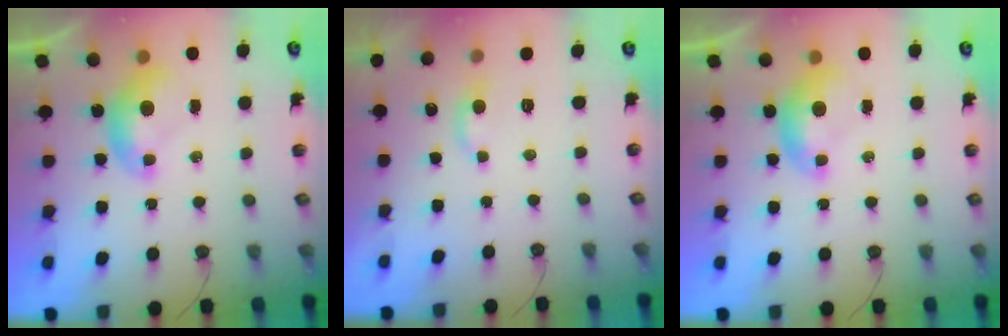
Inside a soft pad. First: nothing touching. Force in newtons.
{"total": 2.2, "press": 2.2, "slide": 0.5}
{"total": 0.0}